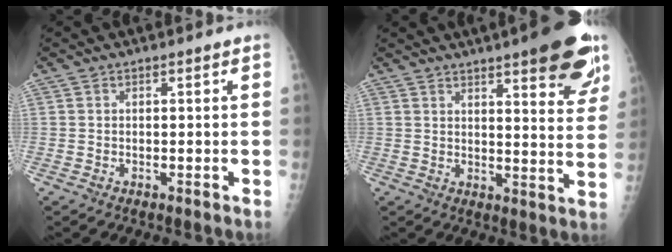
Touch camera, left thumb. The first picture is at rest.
{"total": 16.5, "force": [10.2, 4.0, 12.4], "torque": [-0.129, -0.046, 0.124]}